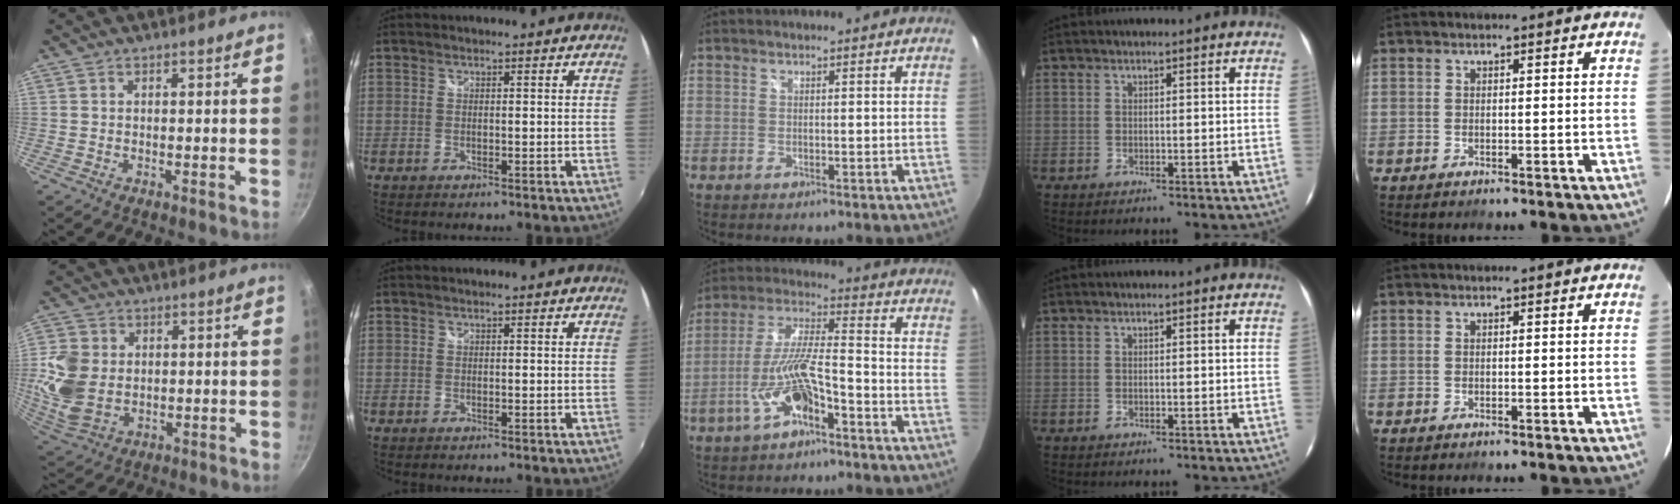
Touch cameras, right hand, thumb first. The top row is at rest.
{"thumb": {"total": 11.6, "force": [0.8, 8.9, 7.4], "torque": [-0.139, -0.013, 0.024]}, "middle": {"total": 11.0, "force": [-5.9, 2.6, 9.0], "torque": [-0.195, 0.001, -0.104]}}